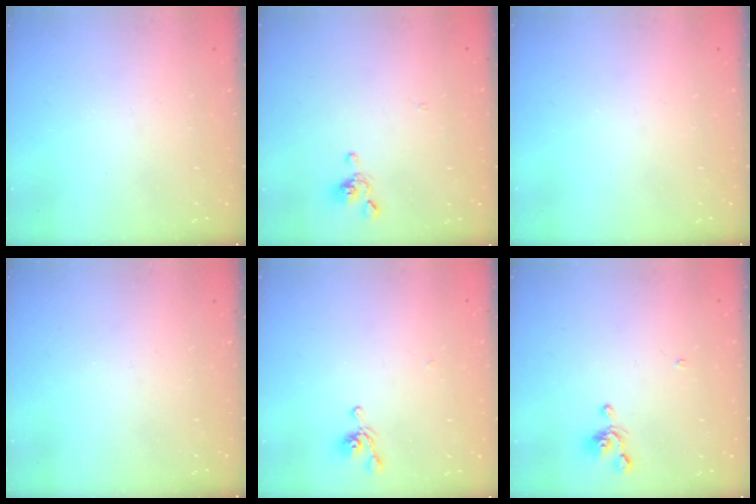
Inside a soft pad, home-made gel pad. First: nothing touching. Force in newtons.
{"total": 1.5, "press": 1.3, "slide": 0.7}
{"total": 0.0}
{"total": 0.0}
{"total": 4.5, "press": 4.5, "slide": 0.6}
{"total": 2.4, "press": 2.3, "slide": 0.7}